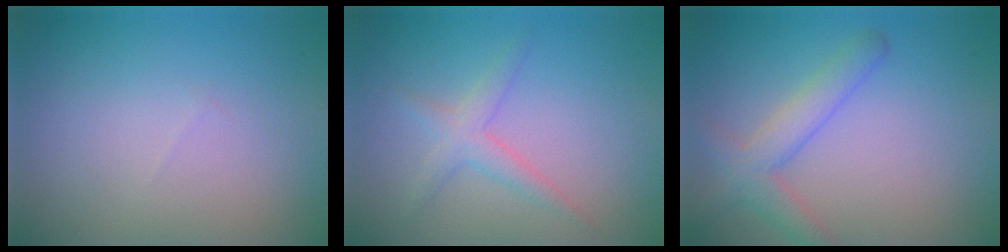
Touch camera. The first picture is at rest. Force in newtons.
{"total": 2.1, "press": 2.1, "slide": 0.1}
{"total": 3.6, "press": 3.6, "slide": 0.2}